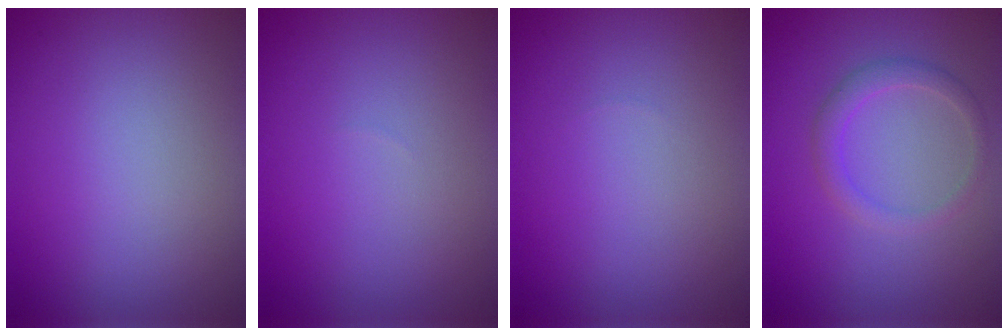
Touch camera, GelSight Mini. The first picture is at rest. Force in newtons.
{"total": 0.0}
{"total": 0.0}
{"total": 2.0, "press": 2.0, "slide": 0.1}